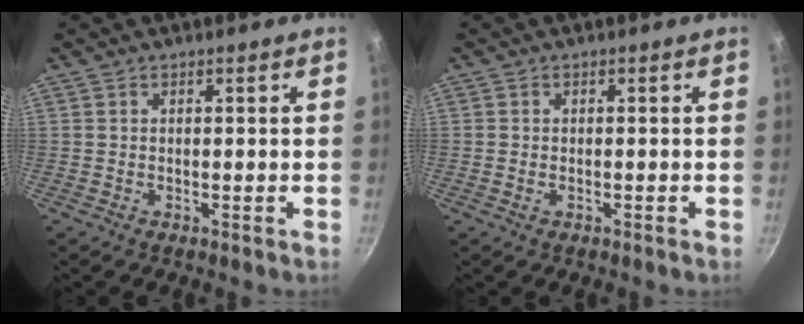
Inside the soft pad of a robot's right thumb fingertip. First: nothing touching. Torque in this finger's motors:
{"motor_torque": [-0.61, -0.29, -0.64, 0.27, -0.05]}